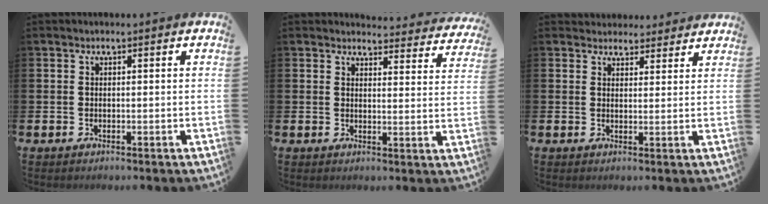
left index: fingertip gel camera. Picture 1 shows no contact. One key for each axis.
{"total": 3.5, "fx": 3.5, "fy": 0.6, "fz": 0.0, "tx": 0.002, "ty": -0.030, "tz": 0.057}
{"total": 3.5, "fx": 3.3, "fy": 1.2, "fz": -0.3, "tx": 0.010, "ty": -0.017, "tz": 0.058}